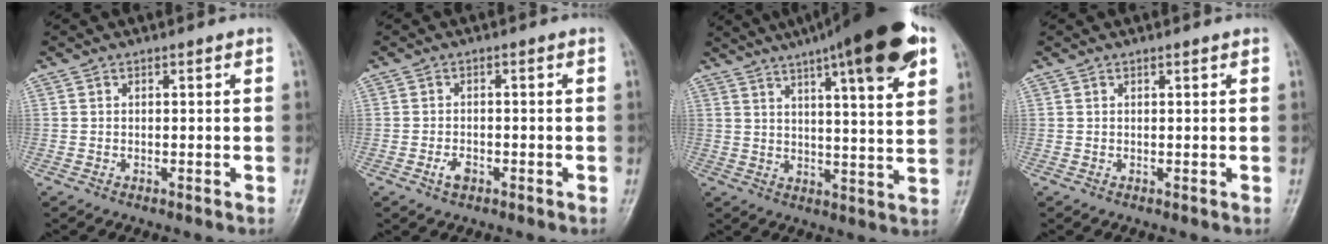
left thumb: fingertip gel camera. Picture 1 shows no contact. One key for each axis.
{"total": 2.2, "fx": -1.1, "fy": 1.3, "fz": 1.5, "tx": -0.029, "ty": 0.007, "tz": -0.020}
{"total": 21.3, "fx": 12.1, "fy": 4.2, "fz": 17.0, "tx": -0.239, "ty": -0.017, "tz": 0.168}
{"total": 0.5, "fx": 0.4, "fy": 0.0, "fz": 0.4, "tx": -0.007, "ty": -0.002, "tz": 0.006}